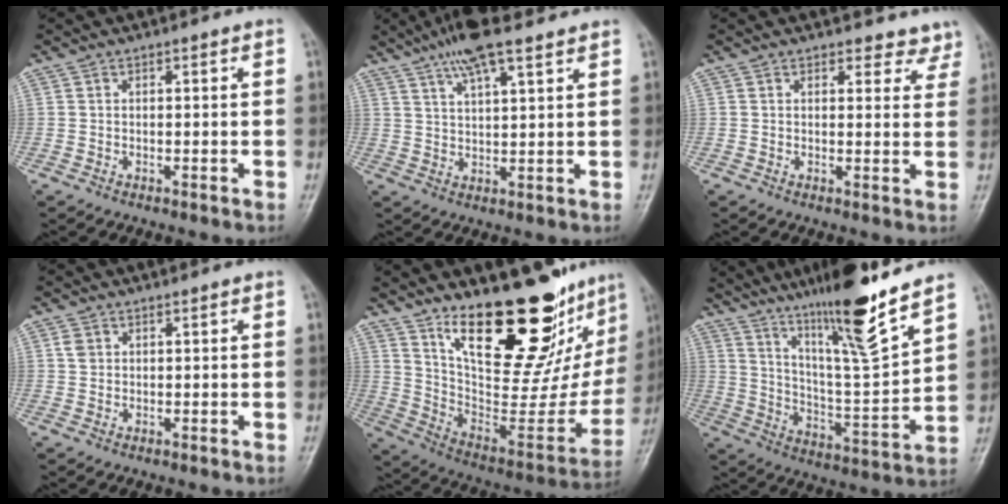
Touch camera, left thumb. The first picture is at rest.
{"total": 9.3, "force": [6.6, 2.2, 6.2], "torque": [-0.106, -0.011, 0.114]}
{"total": 4.9, "force": [4.3, 2.3, -0.2], "torque": [0.041, -0.024, 0.028]}
{"total": 1.7, "force": [0.7, 1.3, 0.8], "torque": [-0.008, 0.001, 0.013]}
{"total": 29.0, "force": [18.9, 11.0, 19.0], "torque": [-0.234, -0.102, 0.303]}
{"total": 18.0, "force": [13.1, 0.7, 12.2], "torque": [-0.187, -0.078, 0.228]}